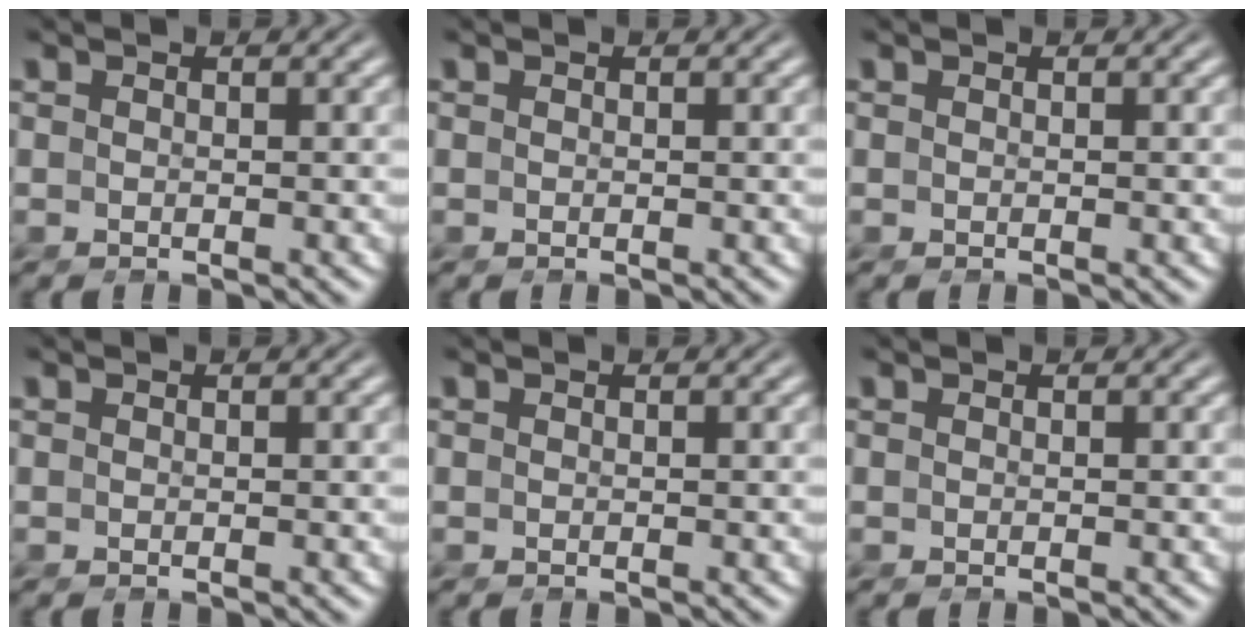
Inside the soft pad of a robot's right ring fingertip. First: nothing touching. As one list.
[{"total": 0.0}, {"total": 0.0}, {"total": 0.0}, {"total": 0.0}, {"total": 0.0}]